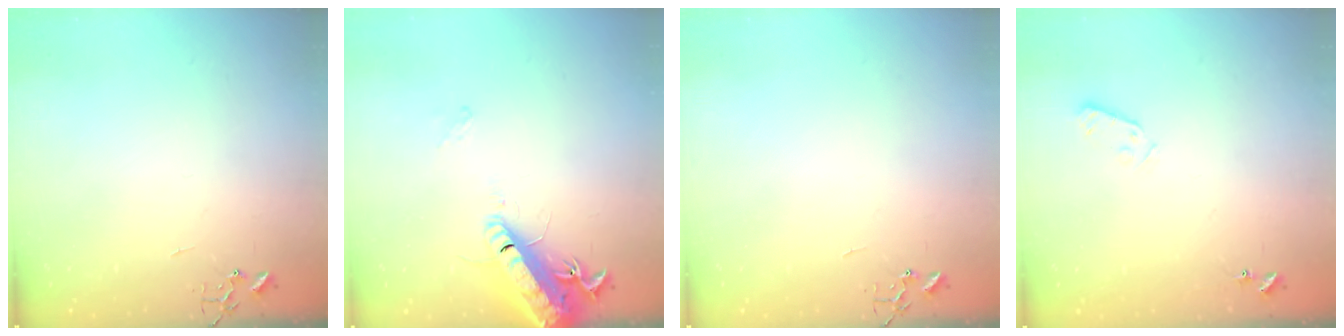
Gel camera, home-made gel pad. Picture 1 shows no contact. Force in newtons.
{"total": 17.2, "press": 16.5, "slide": 4.6}
{"total": 0.0}
{"total": 3.8, "press": 3.7, "slide": 0.7}